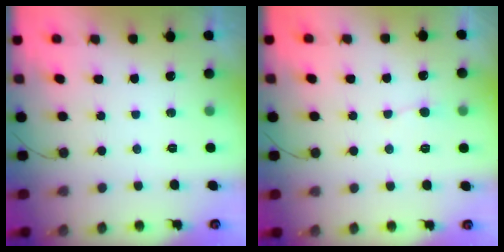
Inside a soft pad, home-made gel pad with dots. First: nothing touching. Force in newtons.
{"total": 3.0, "press": 3.0, "slide": 0.4}